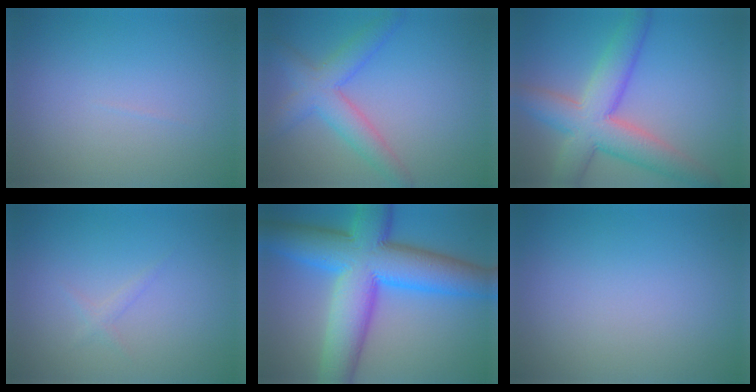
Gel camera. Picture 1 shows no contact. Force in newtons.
{"total": 3.5, "press": 3.5, "slide": 0.2}
{"total": 7.8, "press": 7.8, "slide": 0.3}
{"total": 0.8, "press": 0.8, "slide": 0.0}
{"total": 13.9, "press": 13.9, "slide": 0.2}
{"total": 0.0}